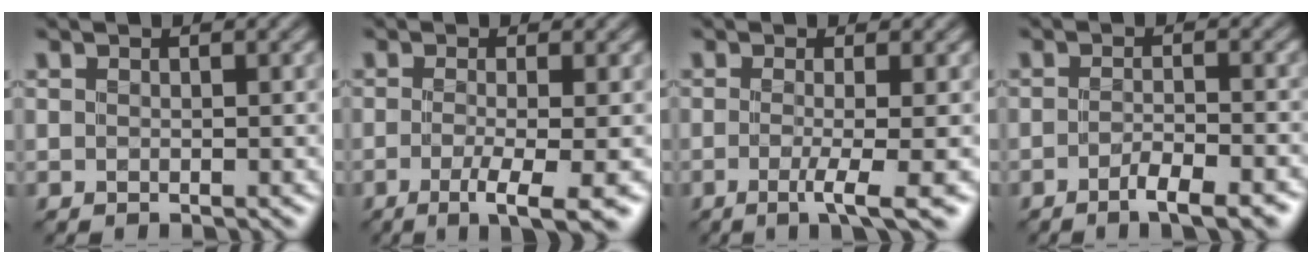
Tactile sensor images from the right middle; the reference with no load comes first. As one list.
[{"total": 4.6, "force": [-1.9, 0.9, 4.0], "torque": [-0.063, -0.007, -0.035]}, {"total": 3.7, "force": [-1.1, 0.7, 3.4], "torque": [-0.053, -0.006, -0.025]}, {"total": 3.8, "force": [-2.5, 0.9, 2.8], "torque": [-0.044, 0.001, -0.040]}]